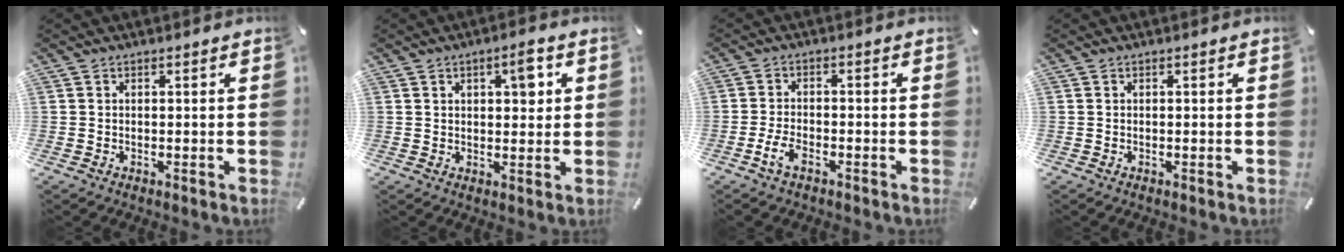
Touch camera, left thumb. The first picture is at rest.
{"total": 5.6, "force": [2.1, 2.7, 4.4], "torque": [-0.051, -0.007, 0.026]}
{"total": 4.6, "force": [-2.6, 2.1, 3.2], "torque": [-0.079, 0.003, -0.051]}
{"total": 0.0}